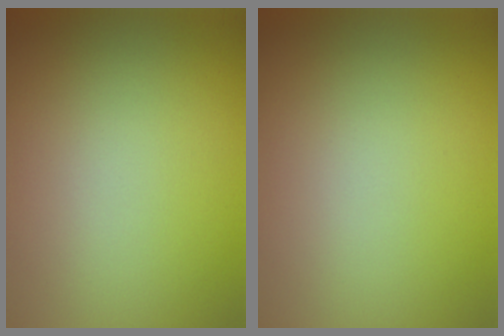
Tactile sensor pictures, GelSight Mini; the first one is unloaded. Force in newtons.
{"total": 0.0}